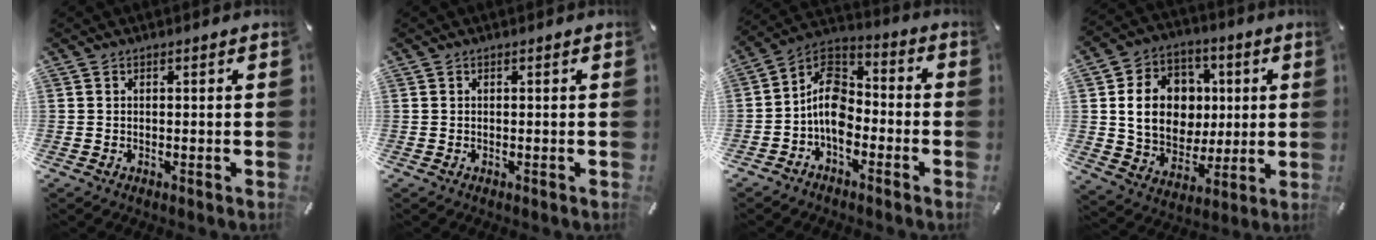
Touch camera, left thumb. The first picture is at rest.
{"total": 0.0}
{"total": 10.3, "force": [-3.7, 7.1, 6.5], "torque": [-0.146, 0.014, -0.073]}
{"total": 15.2, "force": [2.2, 13.2, 7.1], "torque": [-0.124, 0.009, 0.052]}